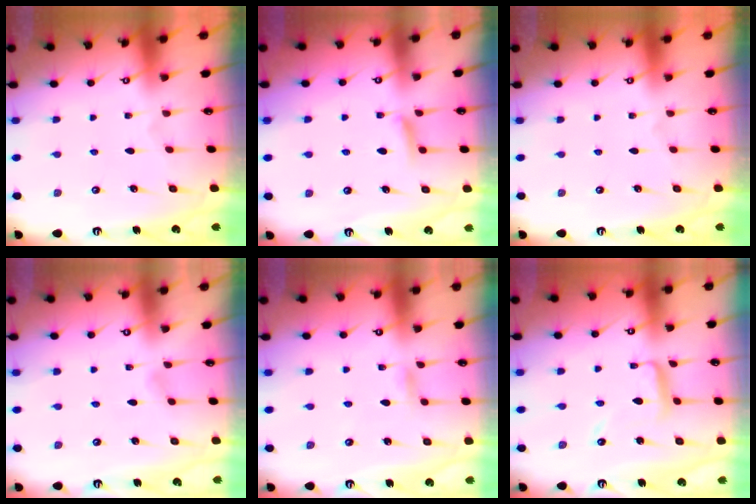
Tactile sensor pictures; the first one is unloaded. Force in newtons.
{"total": 5.9, "press": 5.8, "slide": 0.8}
{"total": 0.0}
{"total": 1.7, "press": 1.7, "slide": 0.2}
{"total": 2.7, "press": 2.7, "slide": 0.2}
{"total": 8.8, "press": 8.7, "slide": 0.7}